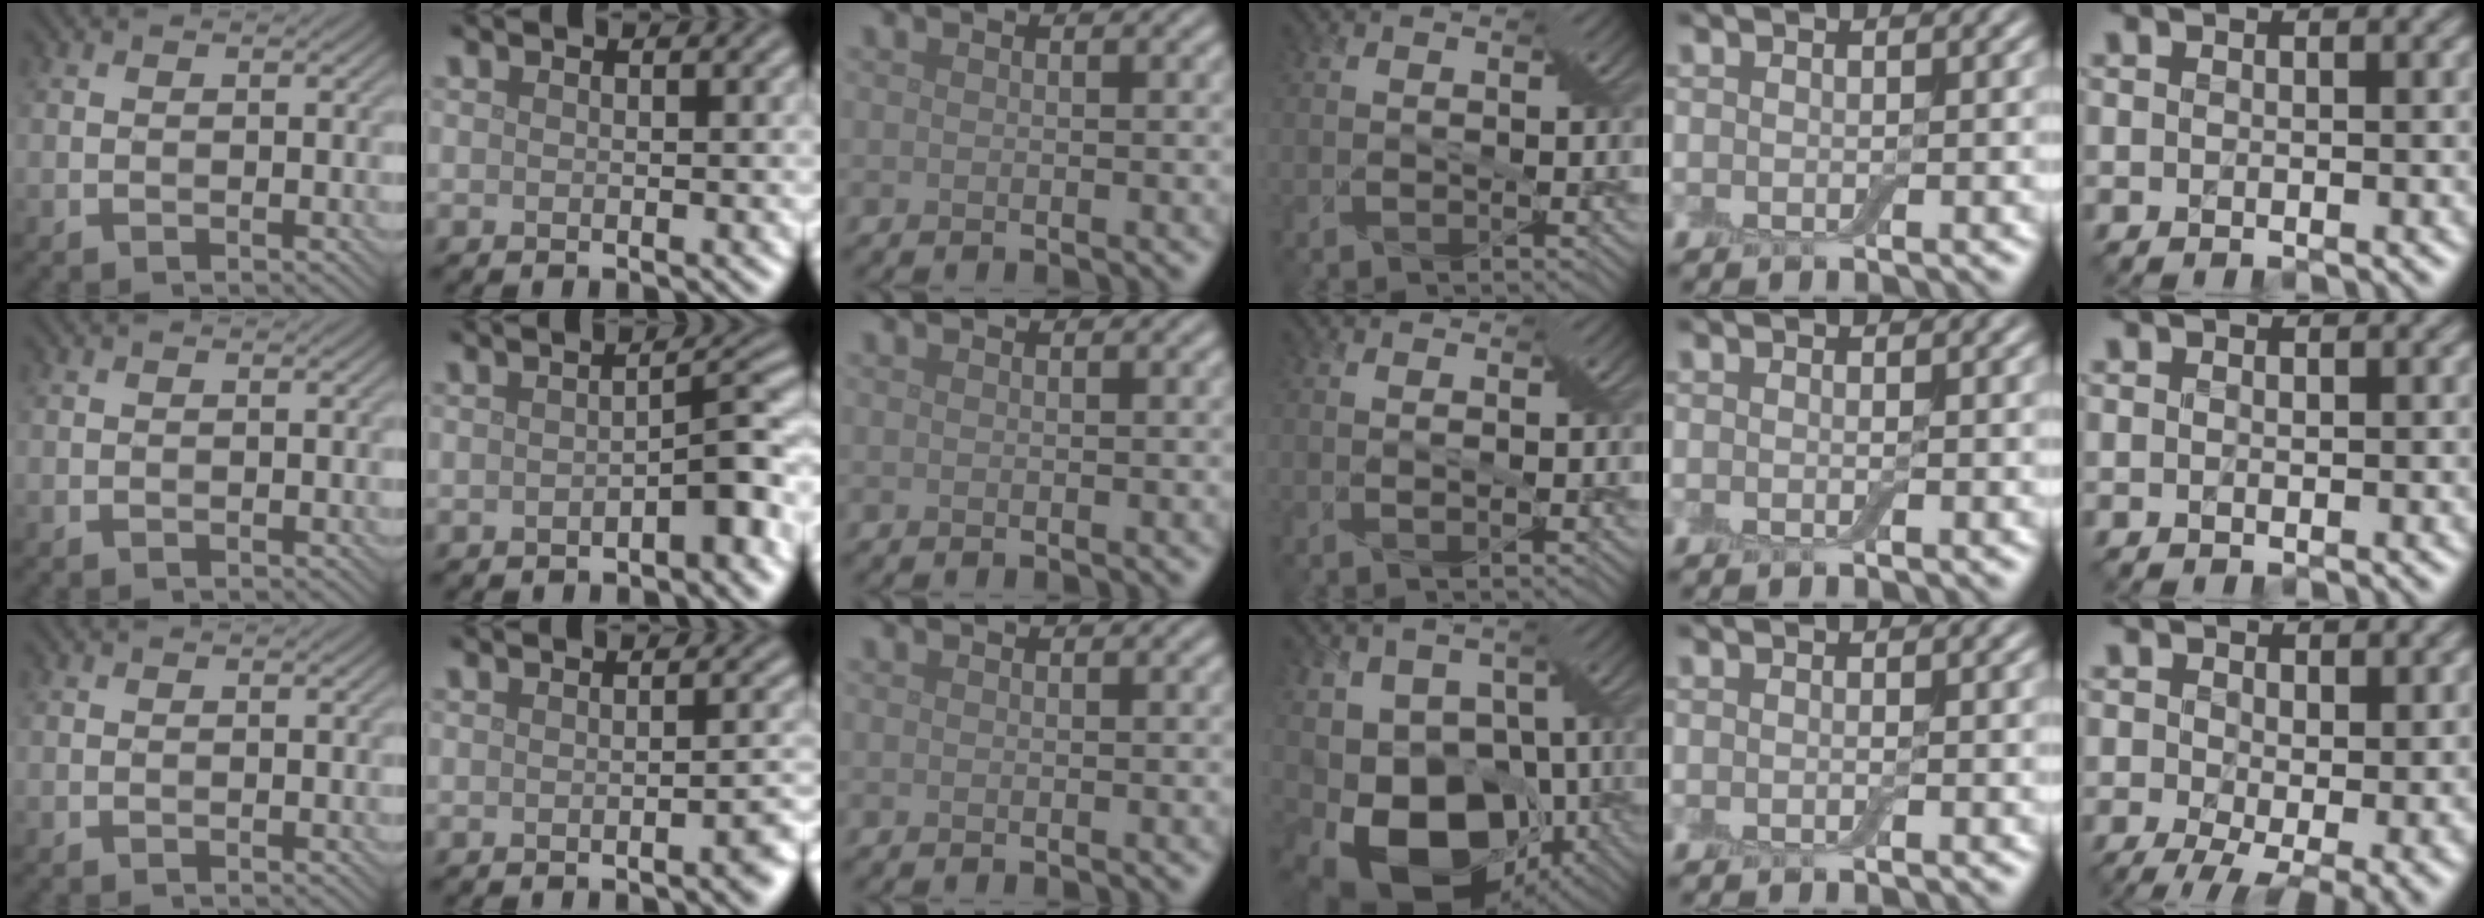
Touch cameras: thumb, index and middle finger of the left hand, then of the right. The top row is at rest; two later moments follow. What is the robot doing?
{"motion": "cut", "object": "cling film"}